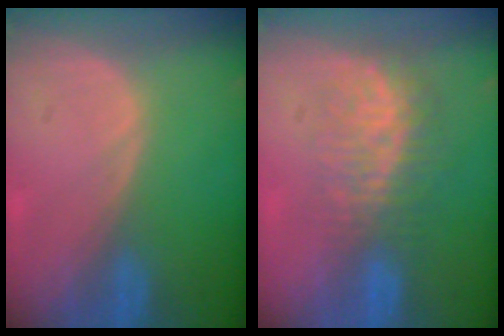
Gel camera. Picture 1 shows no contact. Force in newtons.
{"total": 8.3, "press": 7.2, "slide": 4.1}